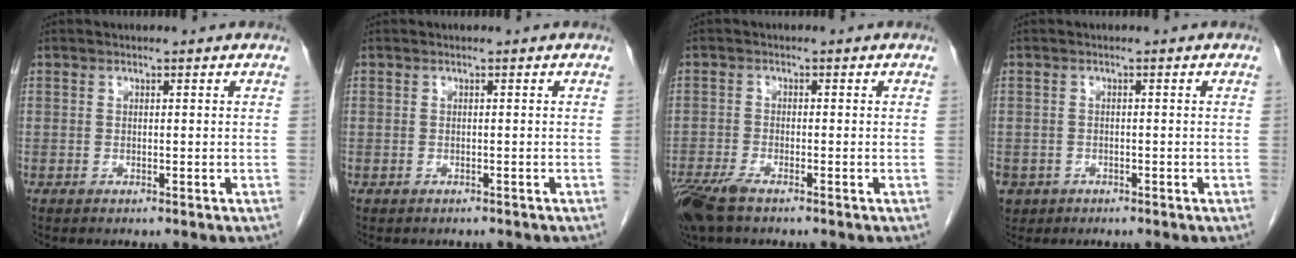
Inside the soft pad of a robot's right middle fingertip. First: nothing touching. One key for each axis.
{"total": 1.8, "fx": -1.6, "fy": 0.8, "fz": 0.4, "tx": -0.014, "ty": -0.001, "tz": -0.019}
{"total": 6.5, "fx": -4.7, "fy": 1.8, "fz": 4.1, "tx": -0.083, "ty": -0.015, "tz": -0.088}
{"total": 4.5, "fx": -2.5, "fy": 3.6, "fz": 1.1, "tx": -0.026, "ty": 0.001, "tz": -0.039}